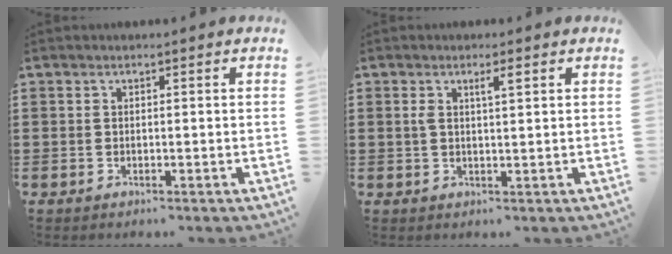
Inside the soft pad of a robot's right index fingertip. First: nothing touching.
{"total": 2.3, "force": [1.0, 0.5, 2.0], "torque": [-0.041, 0.005, 0.014]}